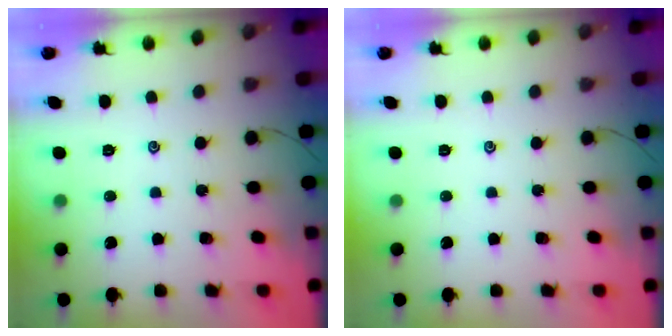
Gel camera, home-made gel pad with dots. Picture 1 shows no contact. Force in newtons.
{"total": 0.0}